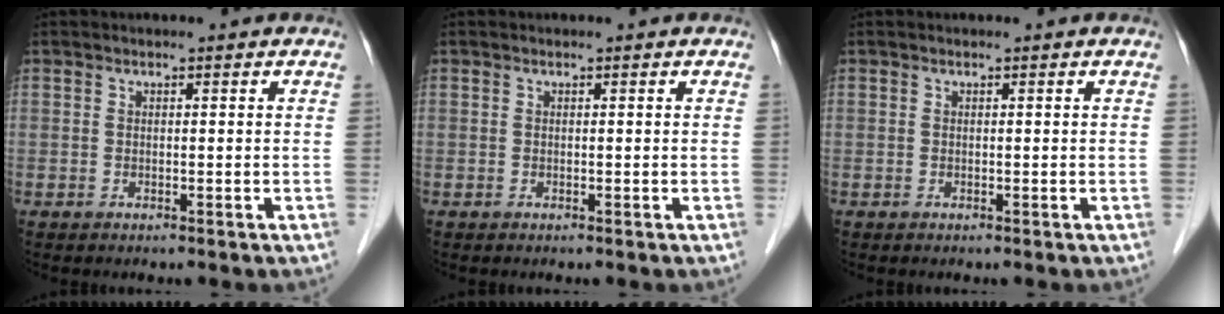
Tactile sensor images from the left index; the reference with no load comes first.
{"total": 0.0}
{"total": 0.0}